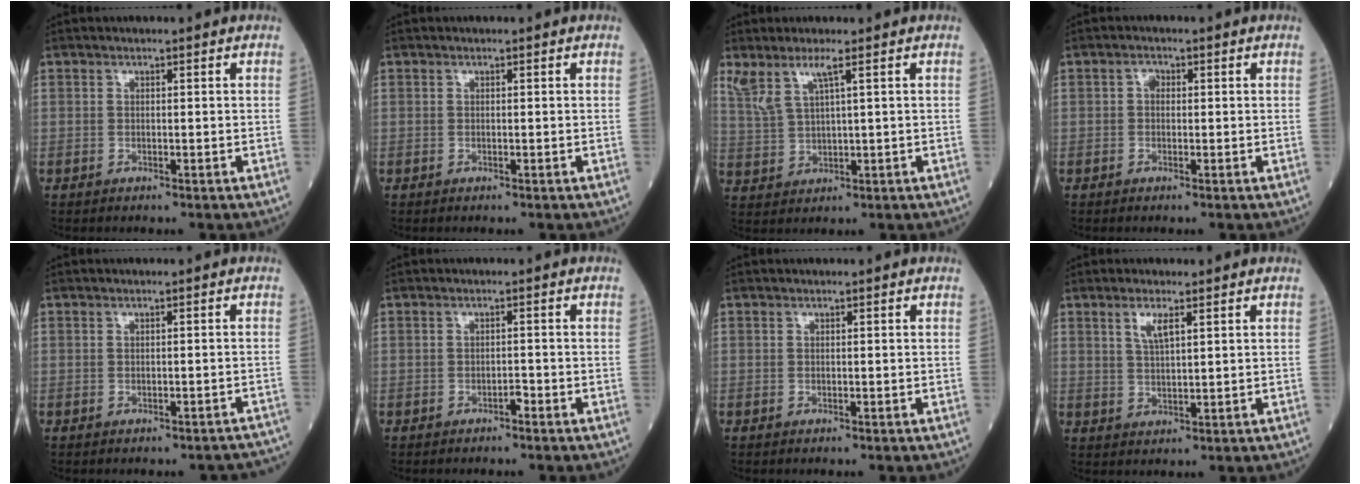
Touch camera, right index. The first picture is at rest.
{"total": 0.0}
{"total": 4.9, "force": [3.1, 0.4, 3.8], "torque": [-0.093, 0.010, 0.073]}
{"total": 1.3, "force": [0.2, 1.0, 0.8], "torque": [-0.011, 0.005, -0.001]}
{"total": 4.5, "force": [-4.2, 1.3, 0.9], "torque": [0.004, 0.002, -0.040]}
{"total": 0.9, "force": [-0.7, 0.2, 0.5], "torque": [-0.008, 0.002, -0.013]}
{"total": 0.0}
{"total": 3.4, "force": [1.8, 0.6, 2.8], "torque": [-0.058, 0.000, 0.036]}